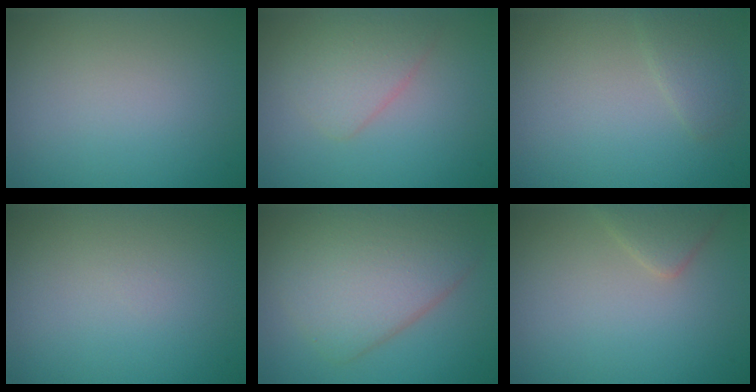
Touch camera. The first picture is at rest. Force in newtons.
{"total": 2.4, "press": 2.4, "slide": 0.2}
{"total": 1.6, "press": 1.6, "slide": 0.1}
{"total": 0.0}
{"total": 6.6, "press": 6.6, "slide": 0.1}
{"total": 1.9, "press": 1.9, "slide": 0.1}